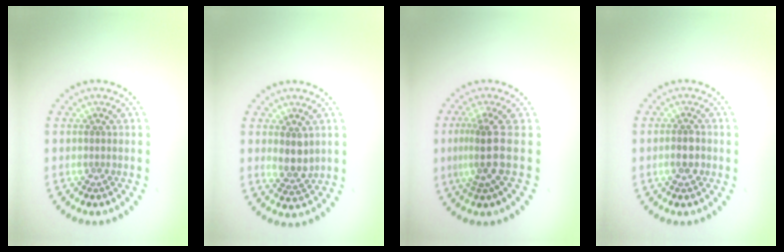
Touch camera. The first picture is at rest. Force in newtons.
{"total": 2.4, "press": 2.1, "slide": 1.1}
{"total": 3.4, "press": 2.6, "slide": 2.2}
{"total": 1.7, "press": 1.7, "slide": 0.2}